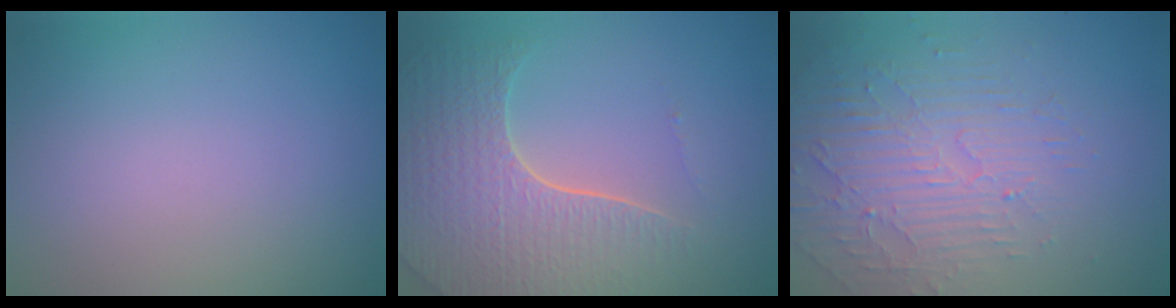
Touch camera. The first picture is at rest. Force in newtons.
{"total": 7.0, "press": 5.2, "slide": 4.7}
{"total": 5.1, "press": 3.3, "slide": 3.9}